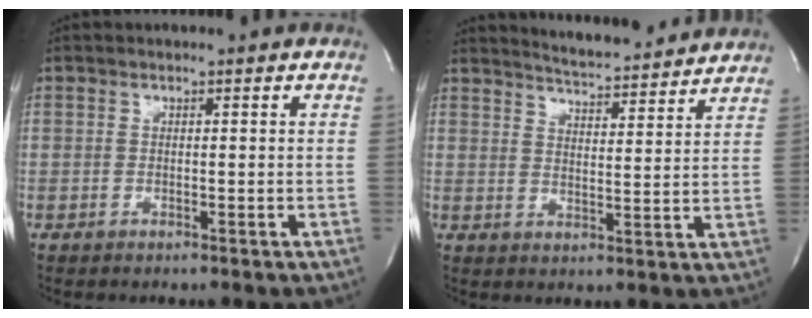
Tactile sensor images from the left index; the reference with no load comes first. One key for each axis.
{"total": 11.5, "fx": 11.0, "fy": 0.7, "fz": 3.1, "tx": -0.055, "ty": 0.004, "tz": 0.150}